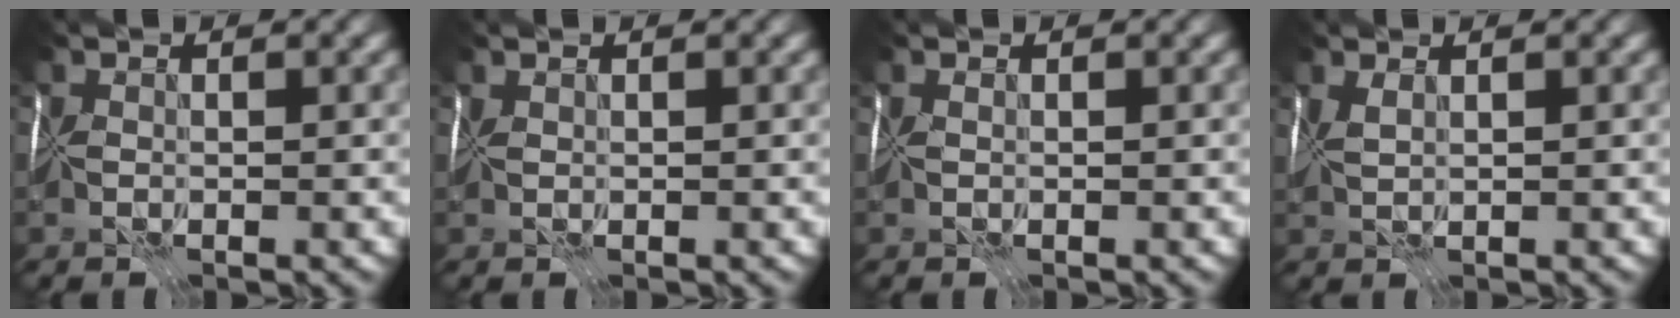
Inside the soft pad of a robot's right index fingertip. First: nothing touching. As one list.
[{"total": 1.3, "force": [0.6, -1.0, -0.7], "torque": [0.017, 0.003, 0.016]}, {"total": 0.0}, {"total": 1.3, "force": [0.7, -1.1, -0.1], "torque": [0.006, 0.000, 0.021]}]